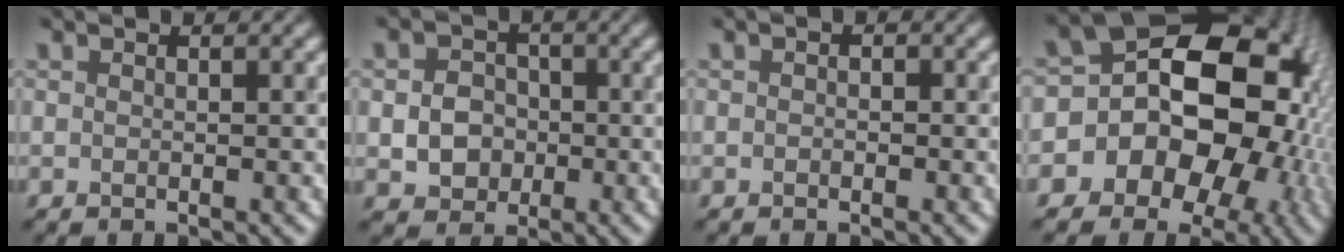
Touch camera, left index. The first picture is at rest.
{"total": 3.6, "force": [-0.5, 3.1, 1.8], "torque": [-0.032, -0.001, -0.012]}
{"total": 0.6, "force": [-0.2, 0.5, 0.3], "torque": [-0.003, -0.003, -0.005]}
{"total": 18.3, "force": [-2.3, 14.6, 10.8], "torque": [-0.136, 0.022, -0.064]}